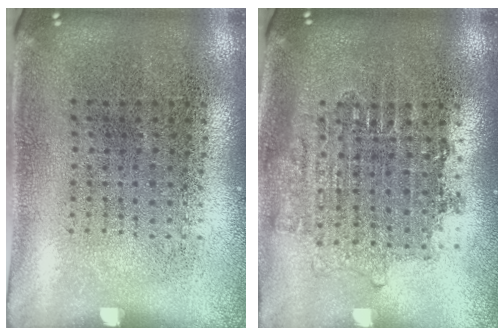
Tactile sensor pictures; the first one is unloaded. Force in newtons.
{"total": 1.6, "press": 1.3, "slide": 0.9}